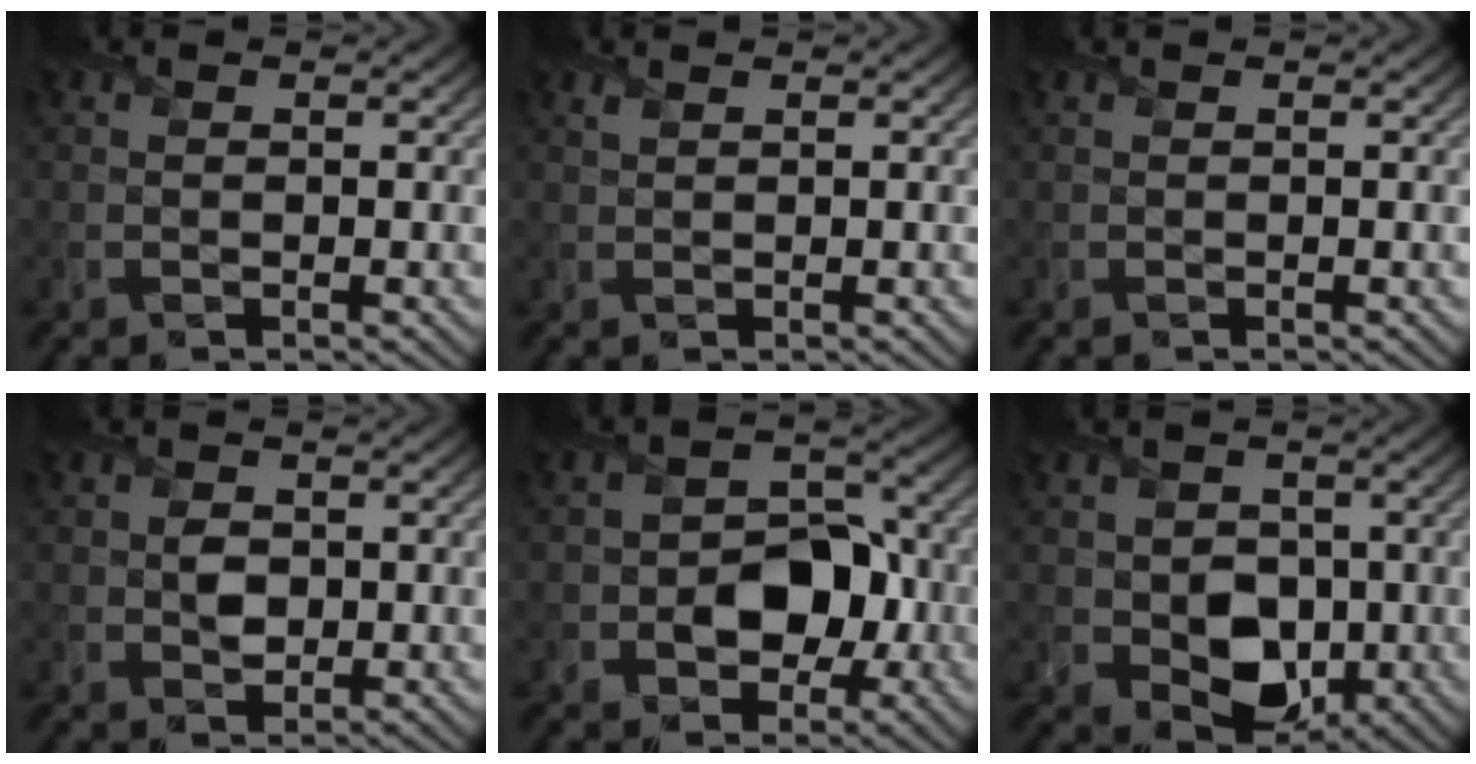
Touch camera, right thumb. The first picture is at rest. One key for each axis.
{"total": 0.5, "fx": 0.5, "fy": 0.1, "fz": 0.2, "tx": -0.006, "ty": 0.000, "tz": 0.012}
{"total": 0.0}
{"total": 2.3, "fx": 0.1, "fy": 1.9, "fz": 1.2, "tx": -0.025, "ty": -0.003, "tz": 0.000}
{"total": 7.3, "fx": -1.8, "fy": 5.4, "fz": 4.6, "tx": -0.053, "ty": 0.001, "tz": -0.043}
{"total": 7.2, "fx": -0.9, "fy": 5.8, "fz": 4.2, "tx": -0.079, "ty": -0.020, "tz": -0.015}